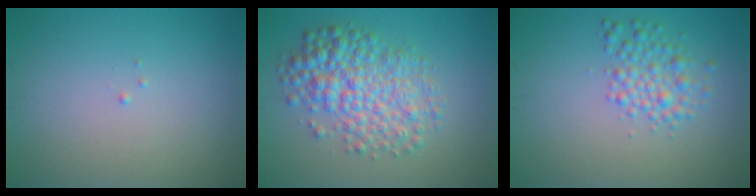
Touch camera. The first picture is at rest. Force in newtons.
{"total": 5.9, "press": 5.9, "slide": 0.1}
{"total": 2.8, "press": 2.8, "slide": 0.0}